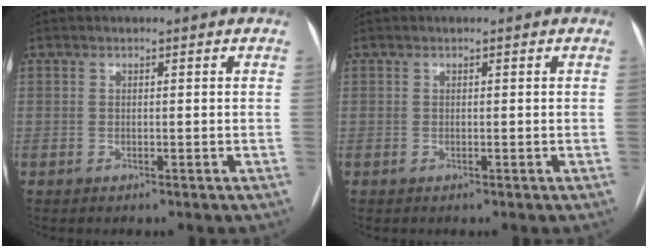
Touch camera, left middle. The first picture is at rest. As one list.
[{"total": 0.0}]